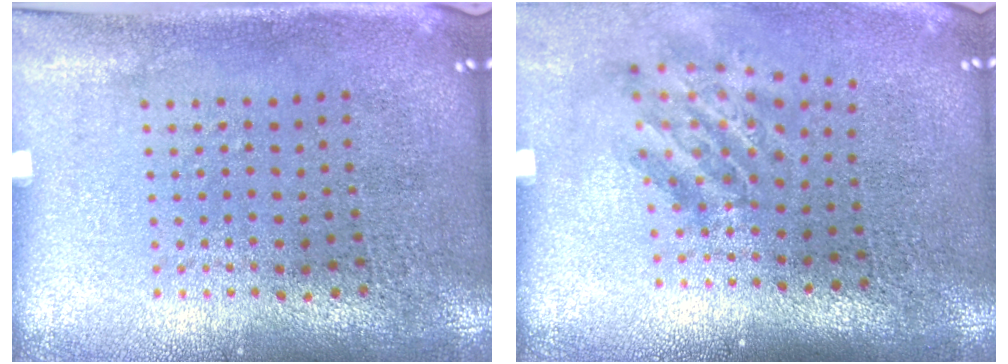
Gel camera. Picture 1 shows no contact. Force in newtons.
{"total": 1.8, "press": 1.2, "slide": 1.4}